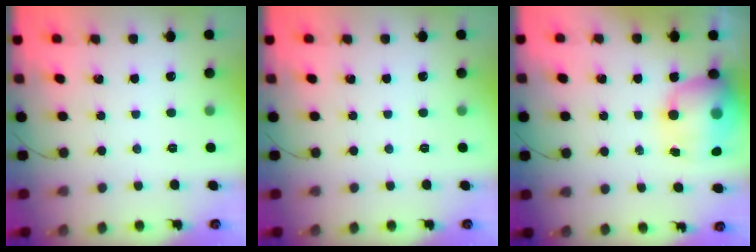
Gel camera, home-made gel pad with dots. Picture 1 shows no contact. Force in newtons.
{"total": 0.0}
{"total": 13.8, "press": 13.4, "slide": 3.4}